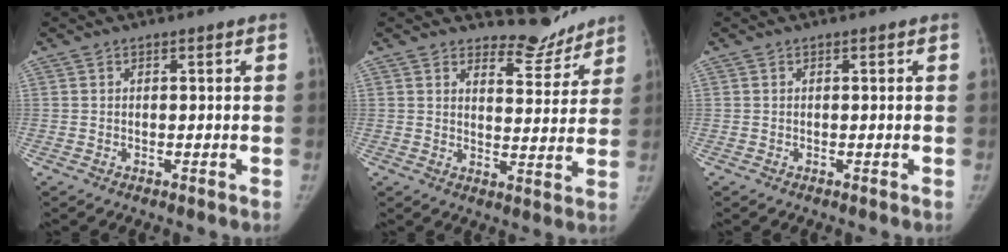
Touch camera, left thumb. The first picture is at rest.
{"total": 6.3, "force": [6.0, 2.1, 0.4], "torque": [0.022, -0.060, 0.086]}
{"total": 0.0}